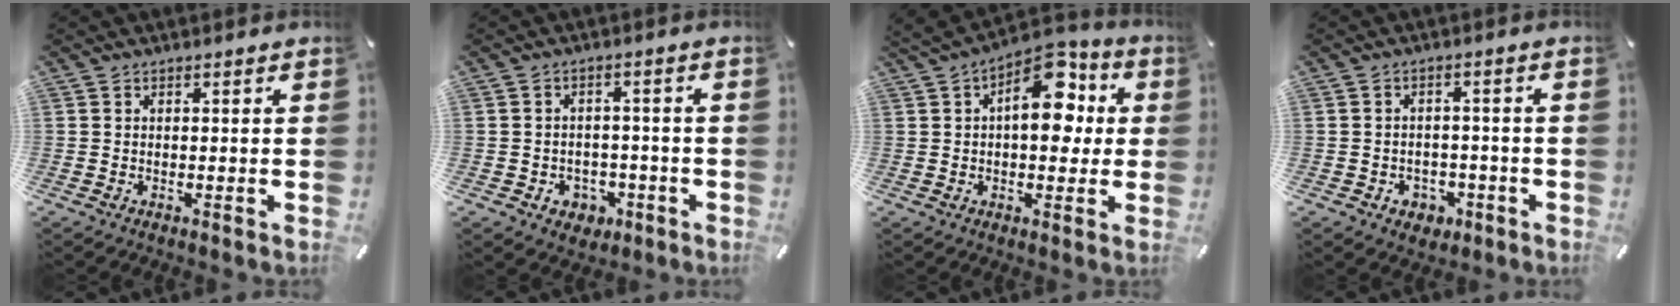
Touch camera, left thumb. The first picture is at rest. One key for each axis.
{"total": 4.7, "fx": -1.5, "fy": 4.3, "fz": 1.3, "tx": -0.017, "ty": 0.008, "tz": -0.025}
{"total": 14.0, "fx": 3.3, "fy": 8.5, "fz": 10.7, "tx": -0.145, "ty": -0.013, "tz": 0.053}
{"total": 4.2, "fx": -1.7, "fy": 3.7, "fz": 1.3, "tx": -0.013, "ty": 0.006, "tz": -0.030}